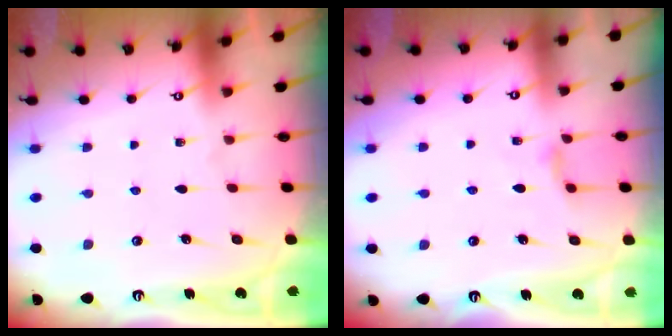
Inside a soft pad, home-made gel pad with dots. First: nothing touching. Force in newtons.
{"total": 3.6, "press": 3.6, "slide": 0.6}